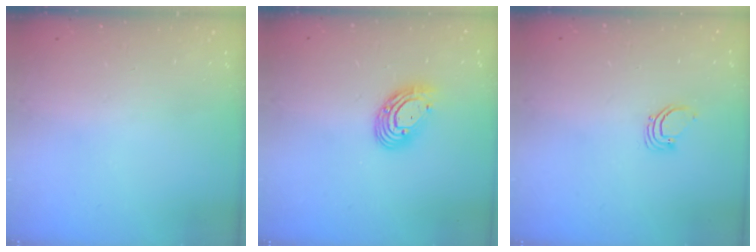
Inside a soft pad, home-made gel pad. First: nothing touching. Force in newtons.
{"total": 9.9, "press": 9.8, "slide": 1.2}
{"total": 2.3, "press": 2.3, "slide": 0.1}